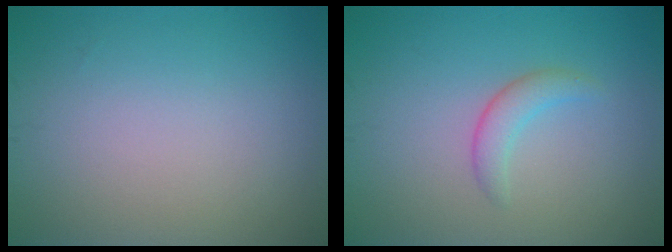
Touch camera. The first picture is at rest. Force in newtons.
{"total": 1.8, "press": 1.8, "slide": 0.1}